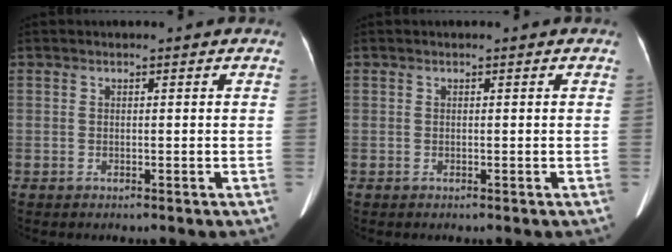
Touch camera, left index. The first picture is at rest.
{"total": 0.0}